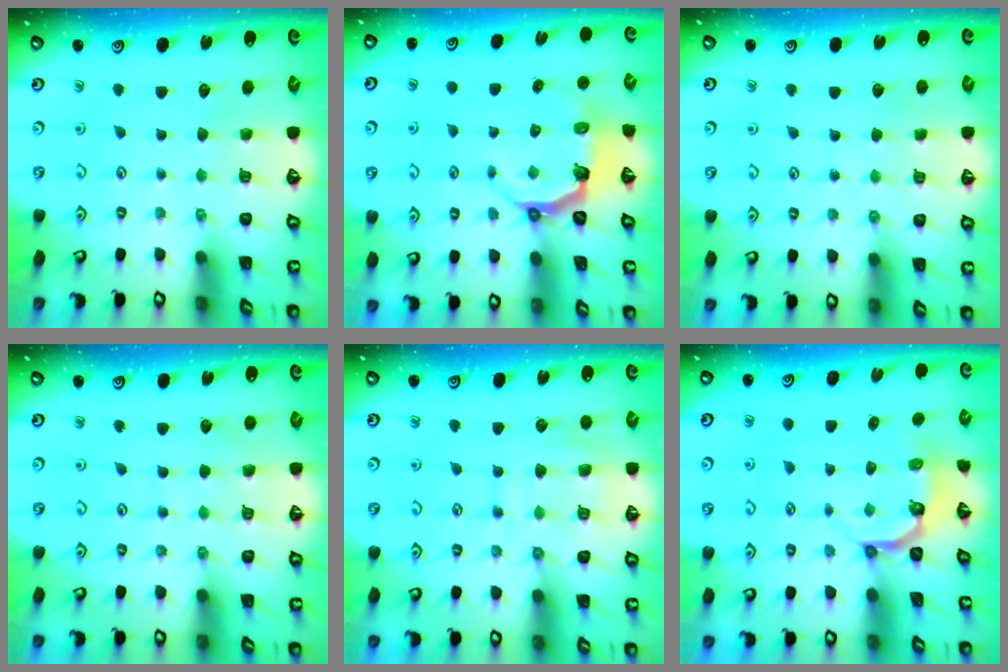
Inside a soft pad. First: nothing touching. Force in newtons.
{"total": 4.1, "press": 2.6, "slide": 3.2}
{"total": 3.7, "press": 3.6, "slide": 0.5}
{"total": 4.7, "press": 4.6, "slide": 0.6}
{"total": 11.7, "press": 11.6, "slide": 1.0}
{"total": 5.1, "press": 4.0, "slide": 3.1}